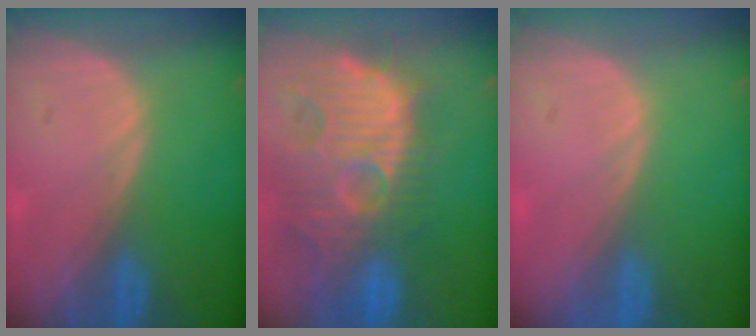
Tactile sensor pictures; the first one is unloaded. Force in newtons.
{"total": 14.1, "press": 12.4, "slide": 6.7}
{"total": 0.0}